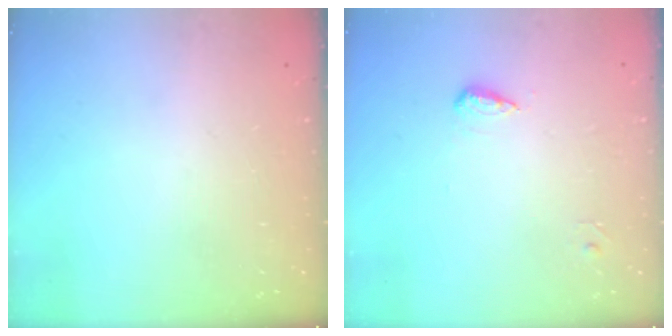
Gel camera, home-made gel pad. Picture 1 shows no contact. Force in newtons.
{"total": 5.5, "press": 5.5, "slide": 1.0}